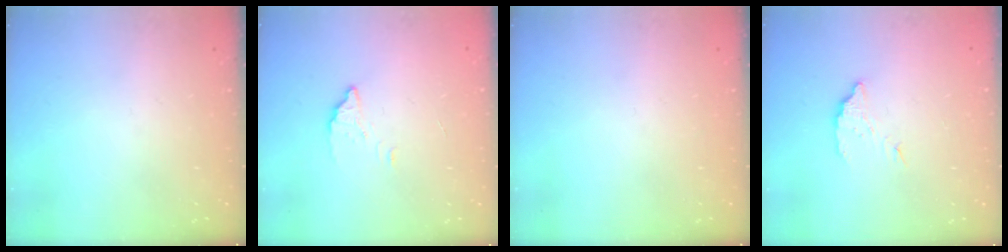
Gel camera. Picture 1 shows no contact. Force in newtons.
{"total": 2.8, "press": 2.8, "slide": 0.2}
{"total": 0.0}
{"total": 3.2, "press": 3.2, "slide": 0.1}